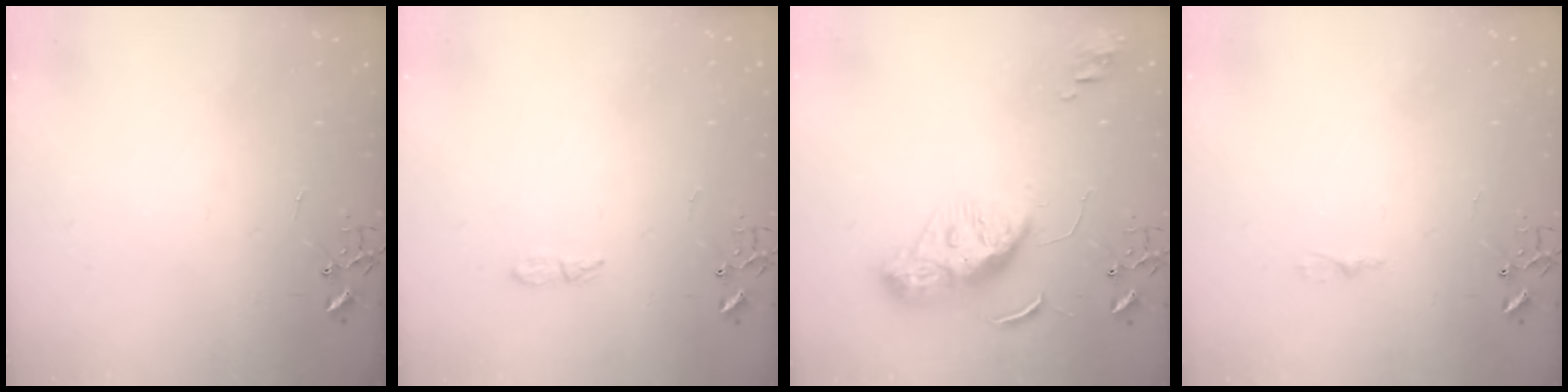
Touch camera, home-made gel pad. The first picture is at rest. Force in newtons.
{"total": 4.6, "press": 4.6, "slide": 0.5}
{"total": 11.8, "press": 11.7, "slide": 1.1}
{"total": 2.4, "press": 2.4, "slide": 0.3}